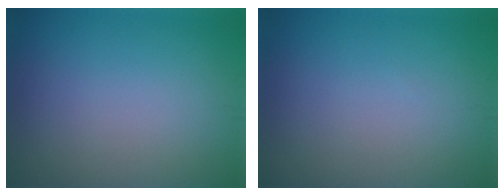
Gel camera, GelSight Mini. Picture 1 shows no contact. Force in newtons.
{"total": 0.0}